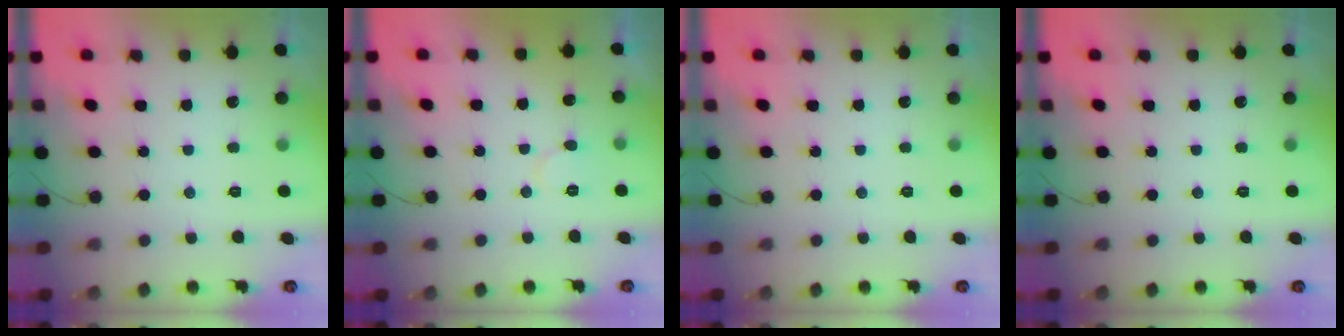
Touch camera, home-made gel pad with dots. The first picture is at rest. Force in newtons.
{"total": 5.3, "press": 5.3, "slide": 0.6}
{"total": 0.0}
{"total": 0.0}